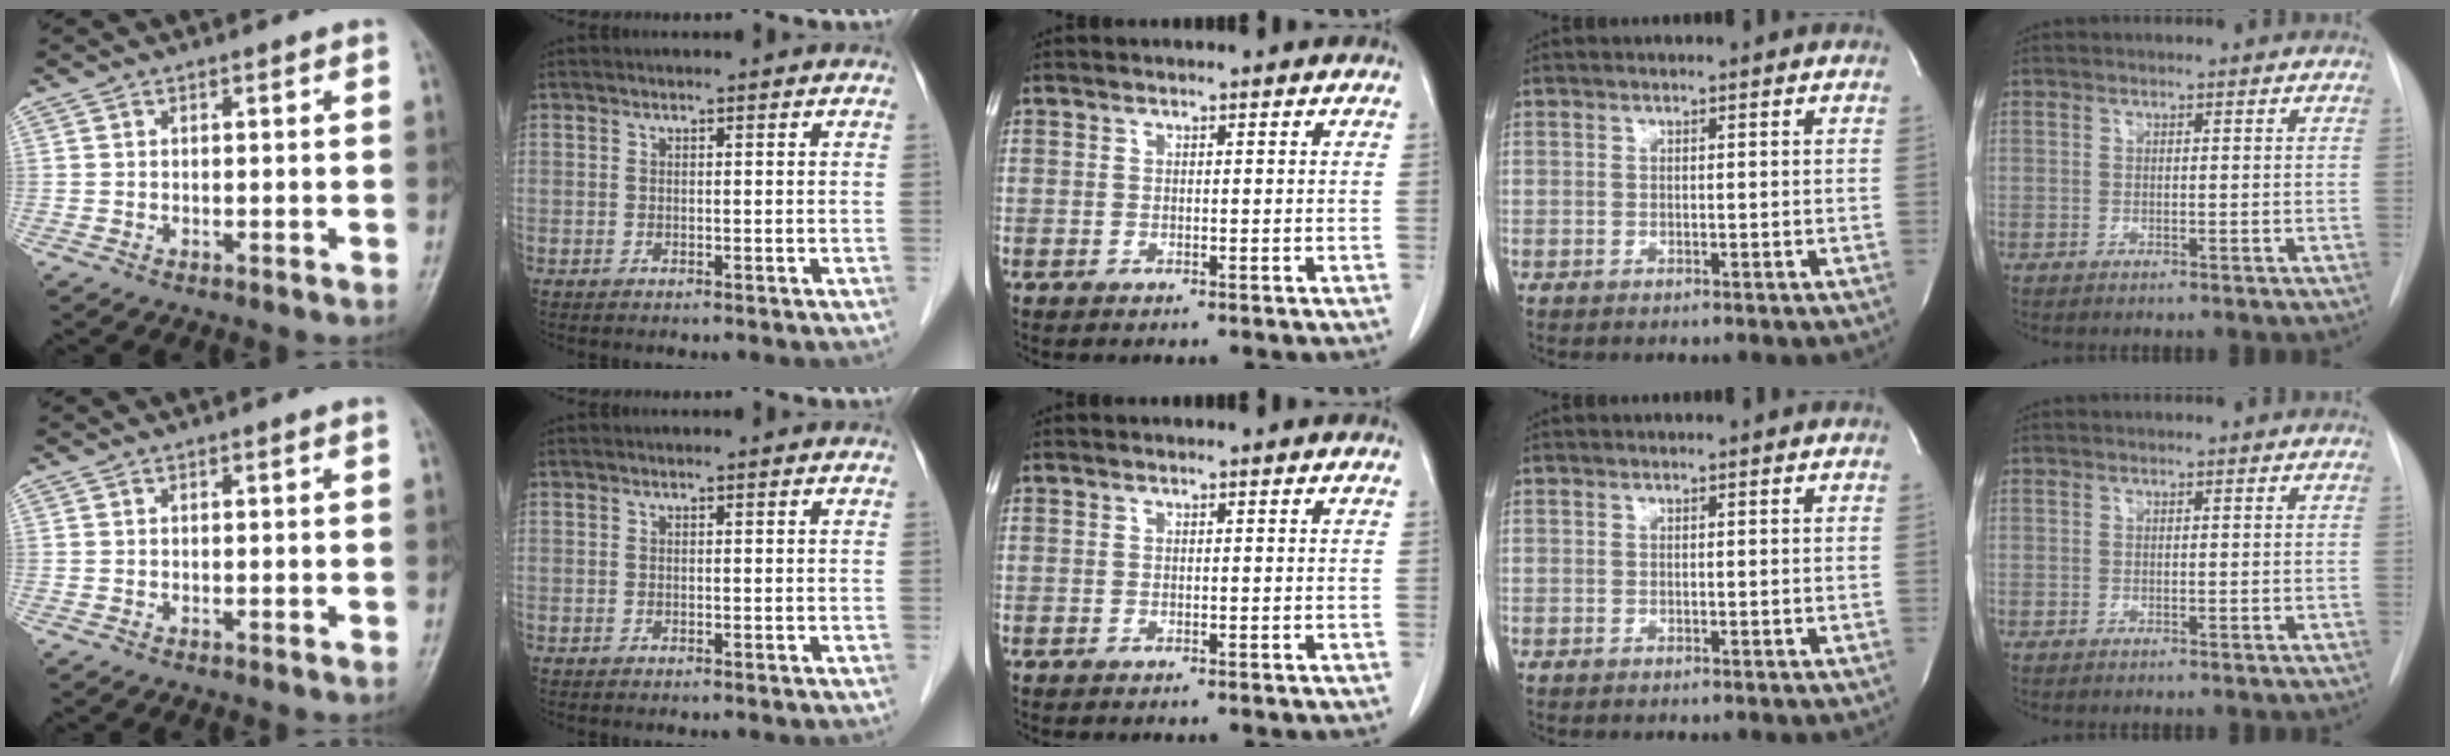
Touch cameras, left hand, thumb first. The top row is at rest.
{}